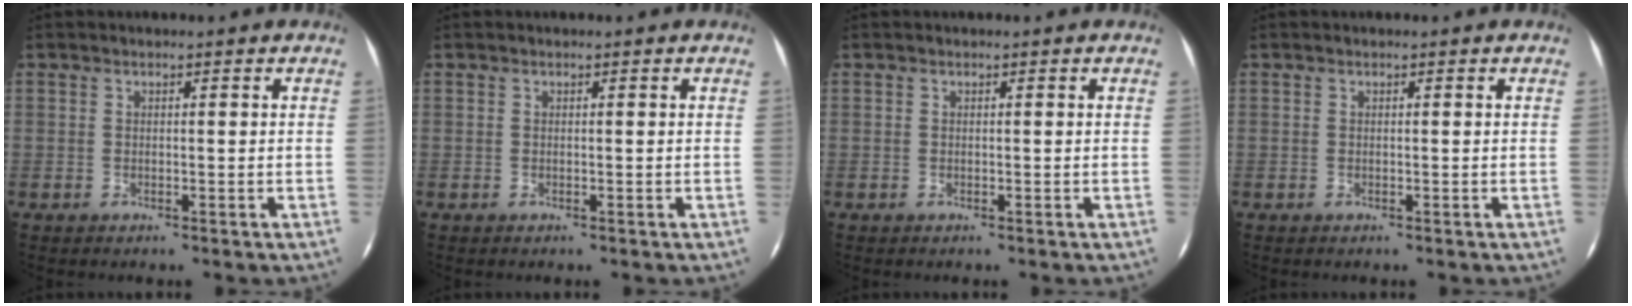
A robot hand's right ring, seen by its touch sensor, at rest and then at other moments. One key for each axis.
{"total": 0.0}
{"total": 0.0}
{"total": 0.0}